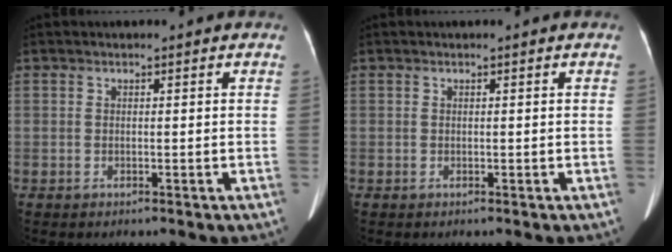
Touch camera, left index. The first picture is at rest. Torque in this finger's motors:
{"motor_torque": [-0.02, 0.02, 0.00, 0.00]}